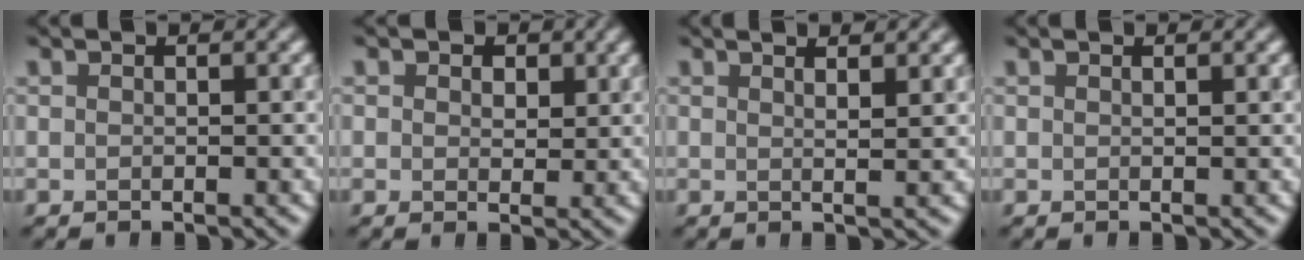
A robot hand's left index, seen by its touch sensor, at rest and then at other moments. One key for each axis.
{"total": 2.1, "fx": 0.9, "fy": 1.6, "fz": 1.1, "tx": -0.016, "ty": 0.000, "tz": 0.007}
{"total": 3.2, "fx": 2.0, "fy": 1.1, "fz": 2.3, "tx": -0.009, "ty": 0.011, "tz": 0.001}
{"total": 0.7, "fx": 0.4, "fy": 0.2, "fz": 0.5, "tx": 0.000, "ty": 0.003, "tz": 0.006}